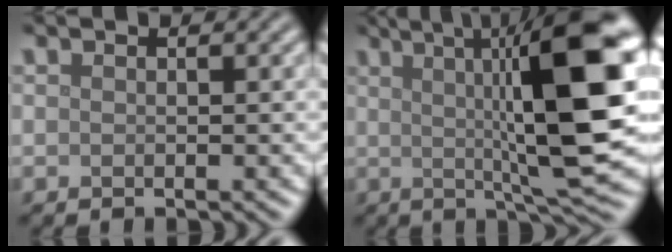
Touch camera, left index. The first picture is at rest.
{"total": 13.8, "force": [2.1, 2.8, 13.3], "torque": [-0.170, 0.004, 0.033]}